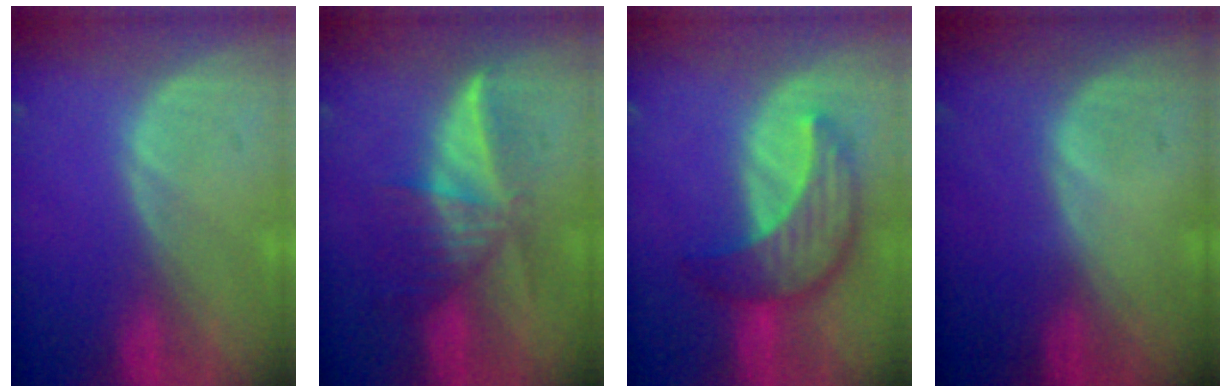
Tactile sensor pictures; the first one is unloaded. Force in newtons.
{"total": 6.0, "press": 5.8, "slide": 1.6}
{"total": 8.0, "press": 7.6, "slide": 2.4}
{"total": 0.0}